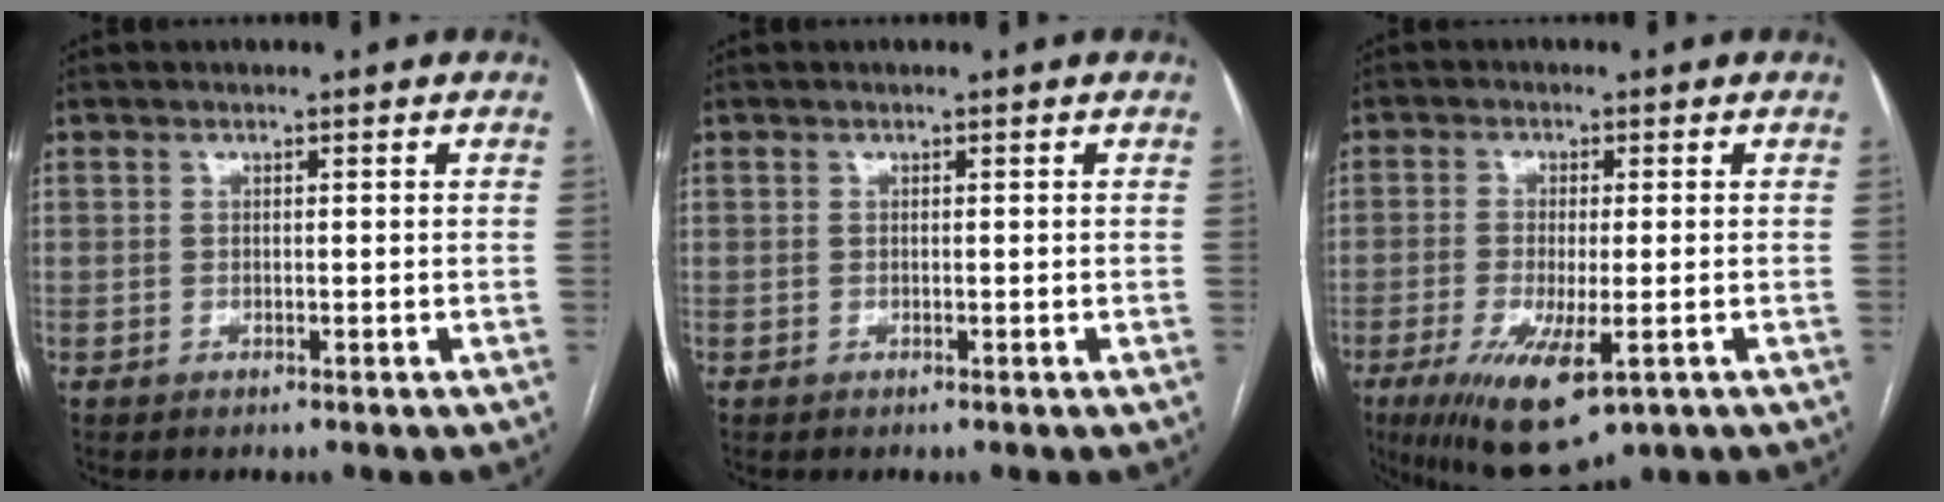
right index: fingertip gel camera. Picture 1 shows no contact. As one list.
[{"total": 0.0}, {"total": 11.0, "force": [-5.1, 3.0, 9.3], "torque": [-0.164, -0.028, -0.075]}]